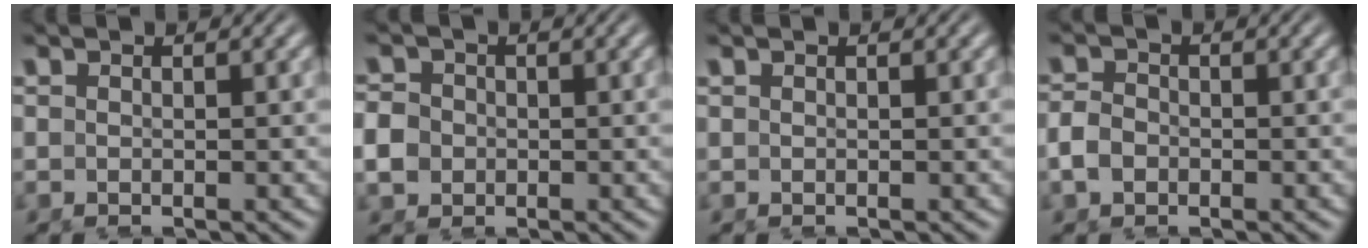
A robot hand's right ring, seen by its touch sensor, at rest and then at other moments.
{"total": 2.1, "force": [-0.3, 1.9, 1.0], "torque": [-0.030, -0.006, -0.002]}
{"total": 0.0}
{"total": 1.4, "force": [-0.6, 0.9, 0.8], "torque": [-0.027, -0.006, -0.008]}